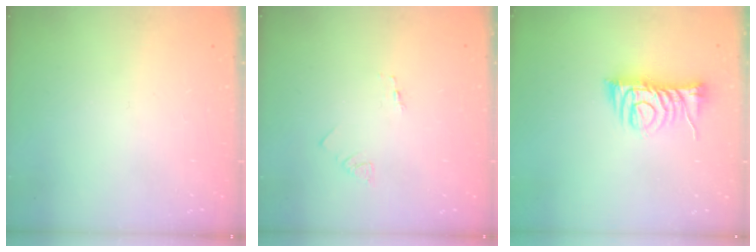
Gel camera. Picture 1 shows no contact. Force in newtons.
{"total": 1.3, "press": 1.2, "slide": 0.1}
{"total": 9.6, "press": 9.6, "slide": 0.5}